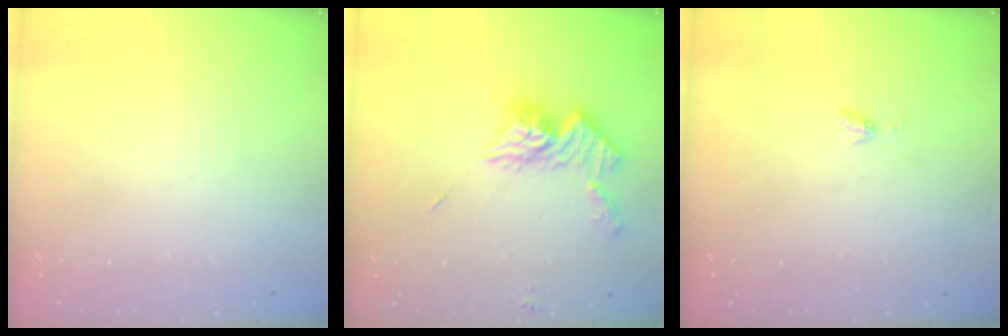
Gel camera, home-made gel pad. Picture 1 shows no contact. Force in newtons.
{"total": 13.6, "press": 13.6, "slide": 1.1}
{"total": 4.4, "press": 4.4, "slide": 0.6}